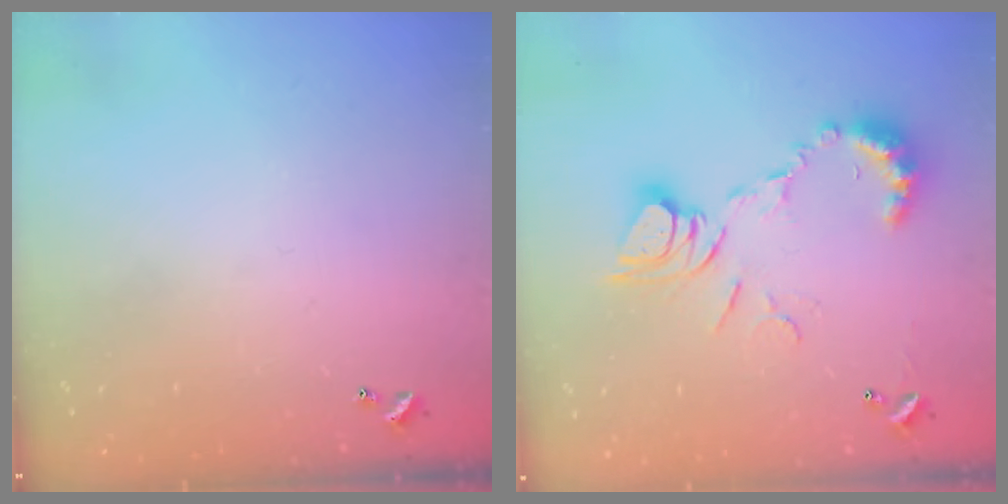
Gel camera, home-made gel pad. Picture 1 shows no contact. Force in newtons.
{"total": 11.6, "press": 11.5, "slide": 1.0}